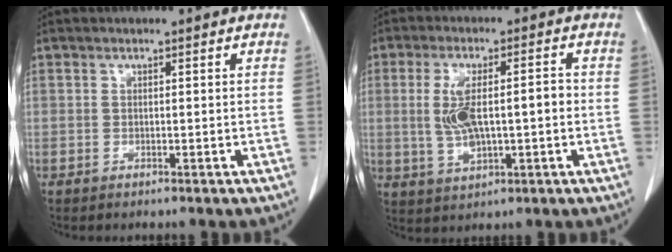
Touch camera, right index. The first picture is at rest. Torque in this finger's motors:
{"motor_torque": [0.35, -0.01, 0.24, 0.09]}